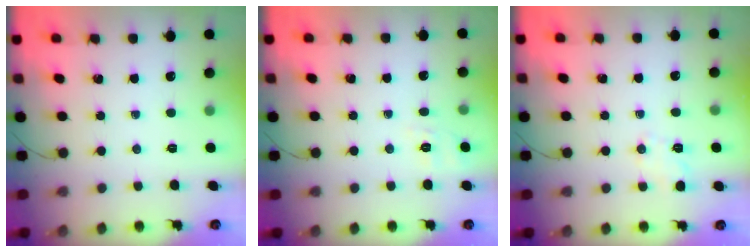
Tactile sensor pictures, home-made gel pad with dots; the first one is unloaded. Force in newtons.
{"total": 1.9, "press": 0.6, "slide": 1.8}
{"total": 2.7, "press": 2.3, "slide": 1.5}